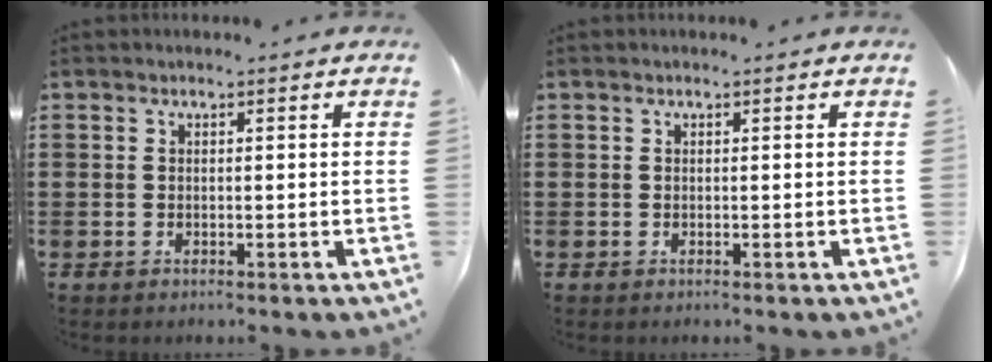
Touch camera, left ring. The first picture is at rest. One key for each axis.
{"total": 0.0}